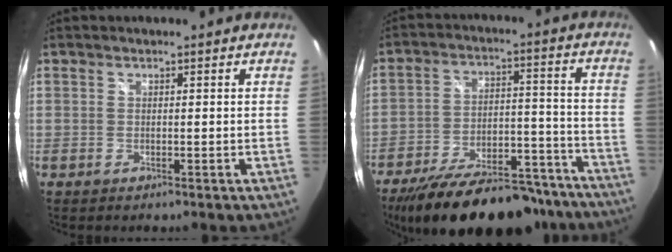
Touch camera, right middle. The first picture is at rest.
{"total": 26.9, "force": [-21.8, 9.8, 12.4], "torque": [-0.220, 0.002, -0.292]}